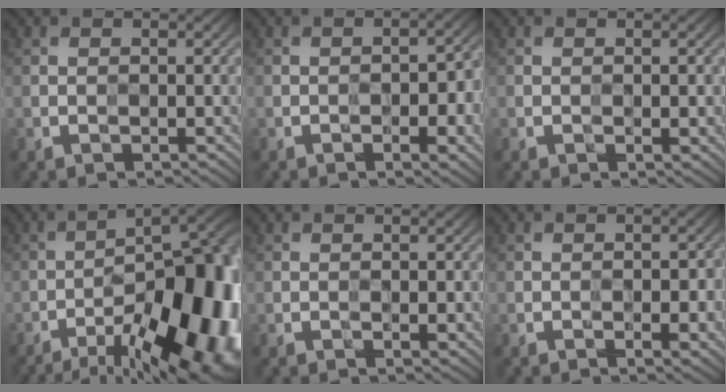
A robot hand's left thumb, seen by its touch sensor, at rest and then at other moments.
{"total": 6.0, "force": [-1.8, 2.5, 5.1], "torque": [-0.068, -0.002, -0.024]}
{"total": 1.0, "force": [0.0, 0.4, 0.9], "torque": [-0.013, -0.003, 0.001]}
{"total": 20.6, "force": [-9.9, 7.5, 16.4], "torque": [-0.188, -0.001, -0.144]}
{"total": 1.3, "force": [-0.1, 0.5, 1.2], "torque": [-0.016, -0.003, 0.000]}
{"total": 3.8, "force": [-1.0, 1.6, 3.4], "torque": [-0.046, -0.002, -0.013]}